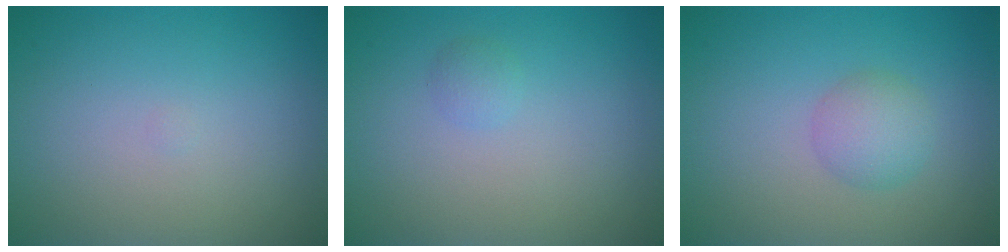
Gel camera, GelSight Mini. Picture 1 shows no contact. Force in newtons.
{"total": 0.8, "press": 0.8, "slide": 0.0}
{"total": 2.2, "press": 2.2, "slide": 0.1}